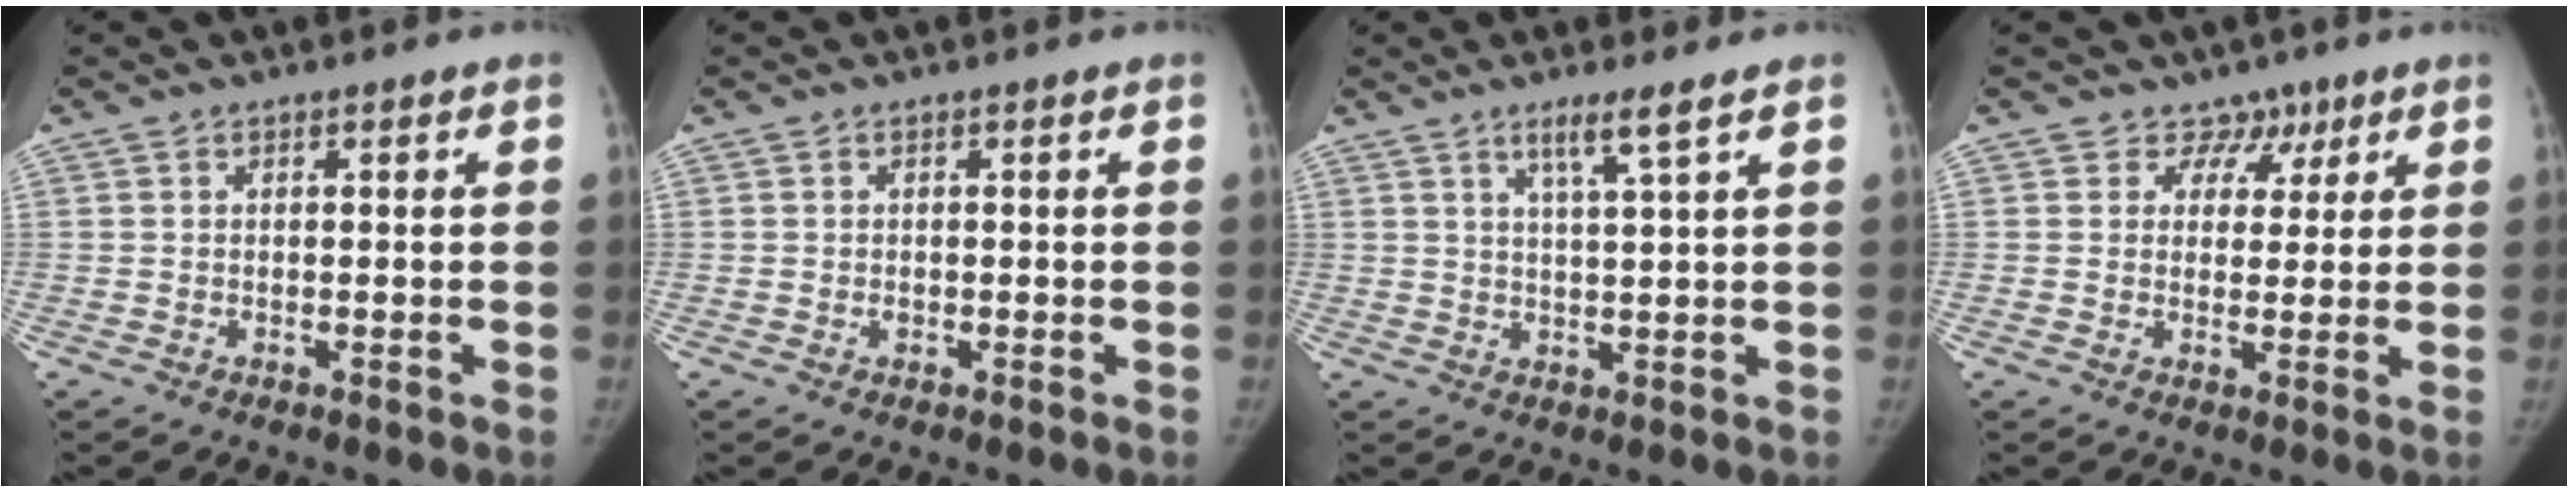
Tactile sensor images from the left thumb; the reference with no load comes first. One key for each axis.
{"total": 0.7, "fx": -0.3, "fy": 0.6, "fz": 0.4, "tx": -0.003, "ty": 0.001, "tz": -0.003}
{"total": 4.4, "fx": 2.8, "fy": -0.3, "fz": 3.3, "tx": -0.063, "ty": -0.022, "tz": 0.055}
{"total": 4.5, "fx": 2.8, "fy": 3.5, "fz": -0.2, "tx": 0.040, "ty": -0.013, "tz": 0.037}